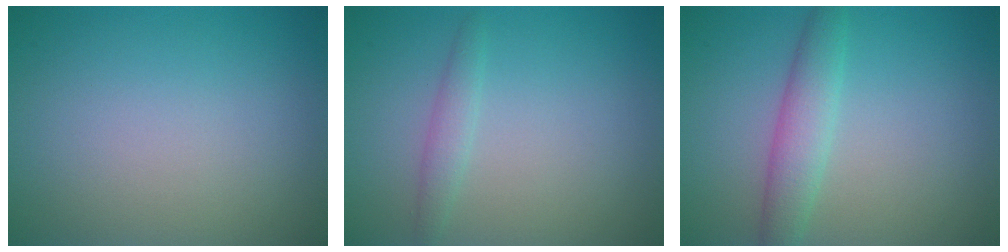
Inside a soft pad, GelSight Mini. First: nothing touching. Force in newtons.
{"total": 1.3, "press": 1.3, "slide": 0.0}
{"total": 3.0, "press": 3.0, "slide": 0.1}